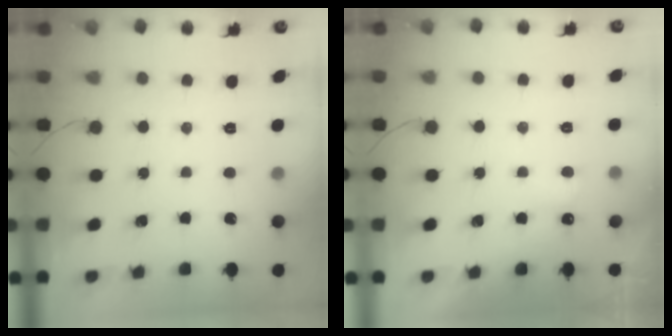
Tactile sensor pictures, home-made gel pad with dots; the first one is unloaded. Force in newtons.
{"total": 2.4, "press": 2.4, "slide": 0.6}